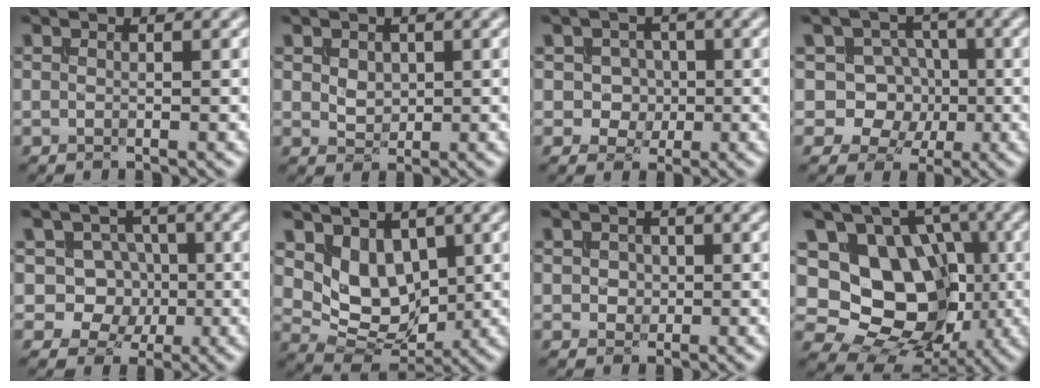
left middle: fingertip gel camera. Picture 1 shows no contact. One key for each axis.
{"total": 1.5, "fx": 0.4, "fy": 1.2, "fz": 0.8, "tx": -0.020, "ty": -0.003, "tz": 0.010}
{"total": 2.6, "fx": 0.0, "fy": 2.3, "fz": 1.2, "tx": -0.011, "ty": 0.005, "tz": -0.008}
{"total": 5.4, "fx": -0.2, "fy": 4.9, "fz": 2.2, "tx": -0.003, "ty": 0.013, "tz": -0.030}
{"total": 4.6, "fx": -0.1, "fy": 4.2, "fz": 2.0, "tx": -0.006, "ty": 0.005, "tz": -0.024}
{"total": 5.2, "fx": 1.7, "fy": 3.7, "fz": 3.2, "tx": -0.066, "ty": -0.020, "tz": 0.032}
{"total": 1.2, "fx": 0.0, "fy": 1.0, "fz": 0.5, "tx": -0.011, "ty": 0.000, "tz": 0.000}
{"total": 14.8, "fx": 0.1, "fy": 12.2, "fz": 8.3, "tx": -0.137, "ty": 0.018, "tz": -0.017}